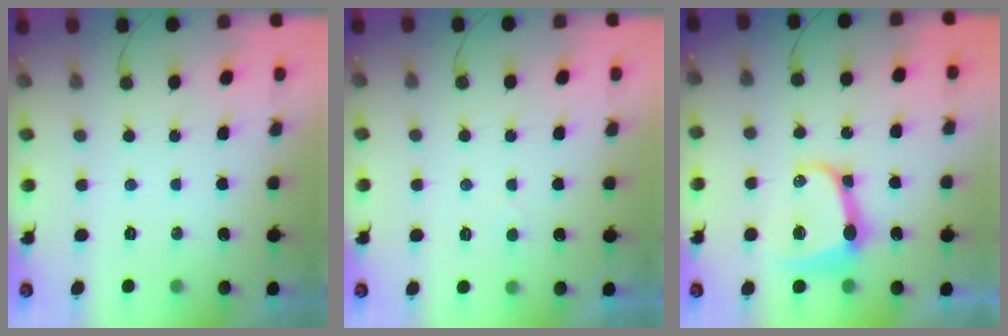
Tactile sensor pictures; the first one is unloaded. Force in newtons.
{"total": 2.4, "press": 2.3, "slide": 0.3}
{"total": 10.5, "press": 10.5, "slide": 0.9}